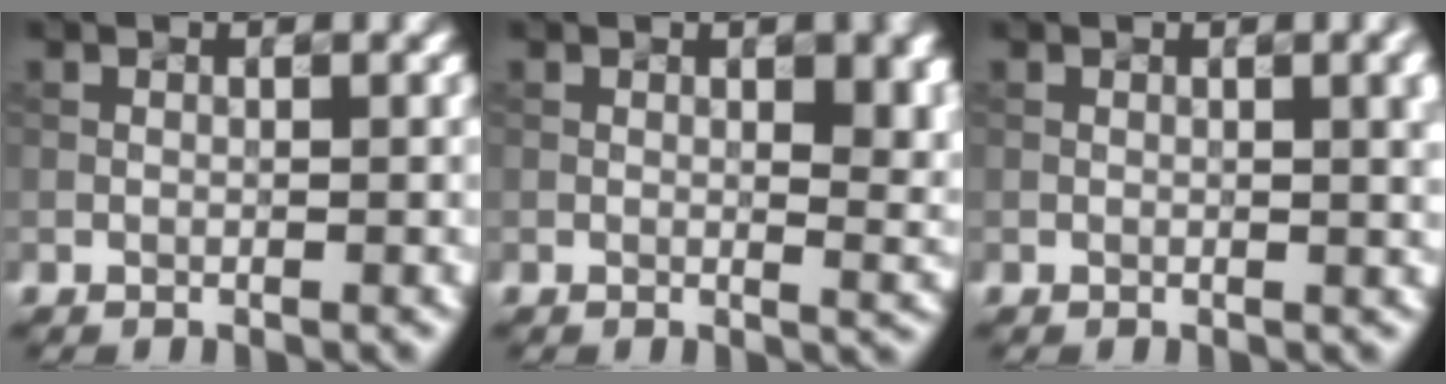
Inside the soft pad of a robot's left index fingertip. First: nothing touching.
{"total": 5.5, "force": [1.5, 2.2, 4.8], "torque": [-0.044, -0.001, 0.032]}
{"total": 4.1, "force": [1.0, 1.6, 3.6], "torque": [-0.027, 0.015, 0.012]}